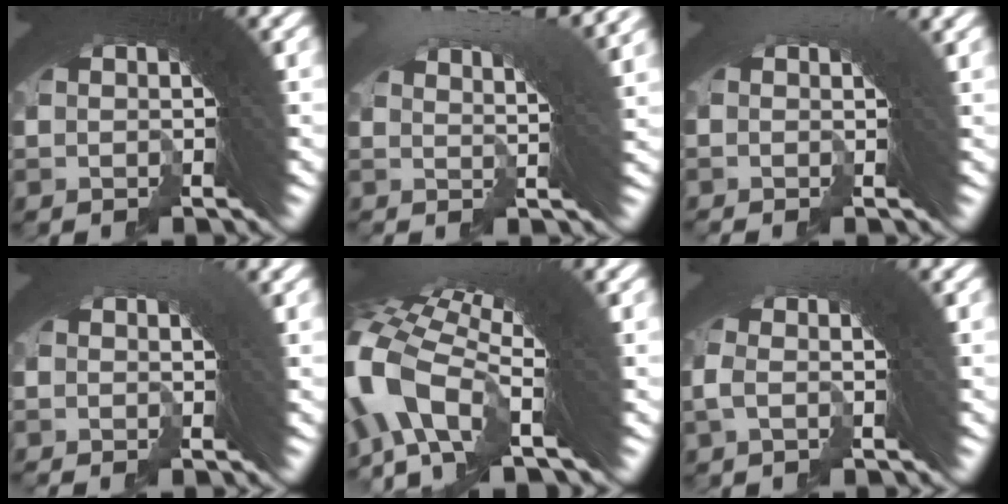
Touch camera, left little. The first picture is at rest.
{"total": 5.6, "force": [3.8, 0.2, 4.1], "torque": [-0.045, 0.021, 0.050]}
{"total": 1.0, "force": [0.0, 0.0, 1.0], "torque": [0.003, 0.010, -0.007]}
{"total": 1.0, "force": [-0.6, 0.0, 0.8], "torque": [0.011, 0.011, -0.017]}
{"total": 5.7, "force": [-2.3, 3.0, 4.3], "torque": [-0.098, -0.008, -0.040]}
{"total": 1.2, "force": [-0.3, -0.5, 1.0], "torque": [-0.006, 0.019, -0.015]}